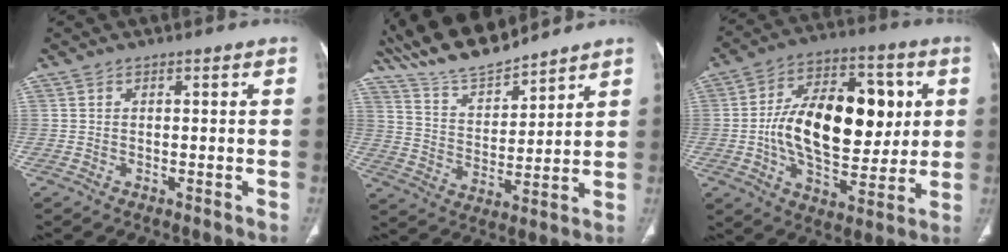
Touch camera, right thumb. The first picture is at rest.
{"total": 13.4, "force": [12.5, 2.6, 4.1], "torque": [-0.063, -0.057, 0.242]}
{"total": 23.1, "force": [2.1, 12.8, 19.0], "torque": [-0.278, 0.007, 0.034]}